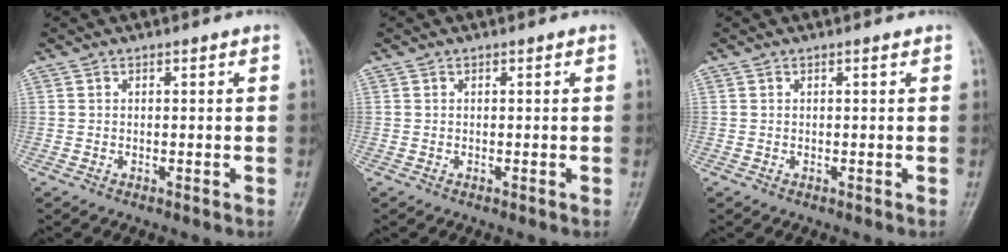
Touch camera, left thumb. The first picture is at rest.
{"total": 0.0}
{"total": 0.0}